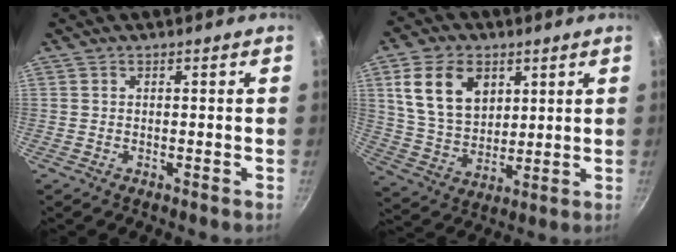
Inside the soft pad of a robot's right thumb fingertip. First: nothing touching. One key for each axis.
{"total": 13.9, "fx": 5.2, "fy": 9.7, "fz": 8.5, "tx": -0.129, "ty": -0.018, "tz": 0.104}